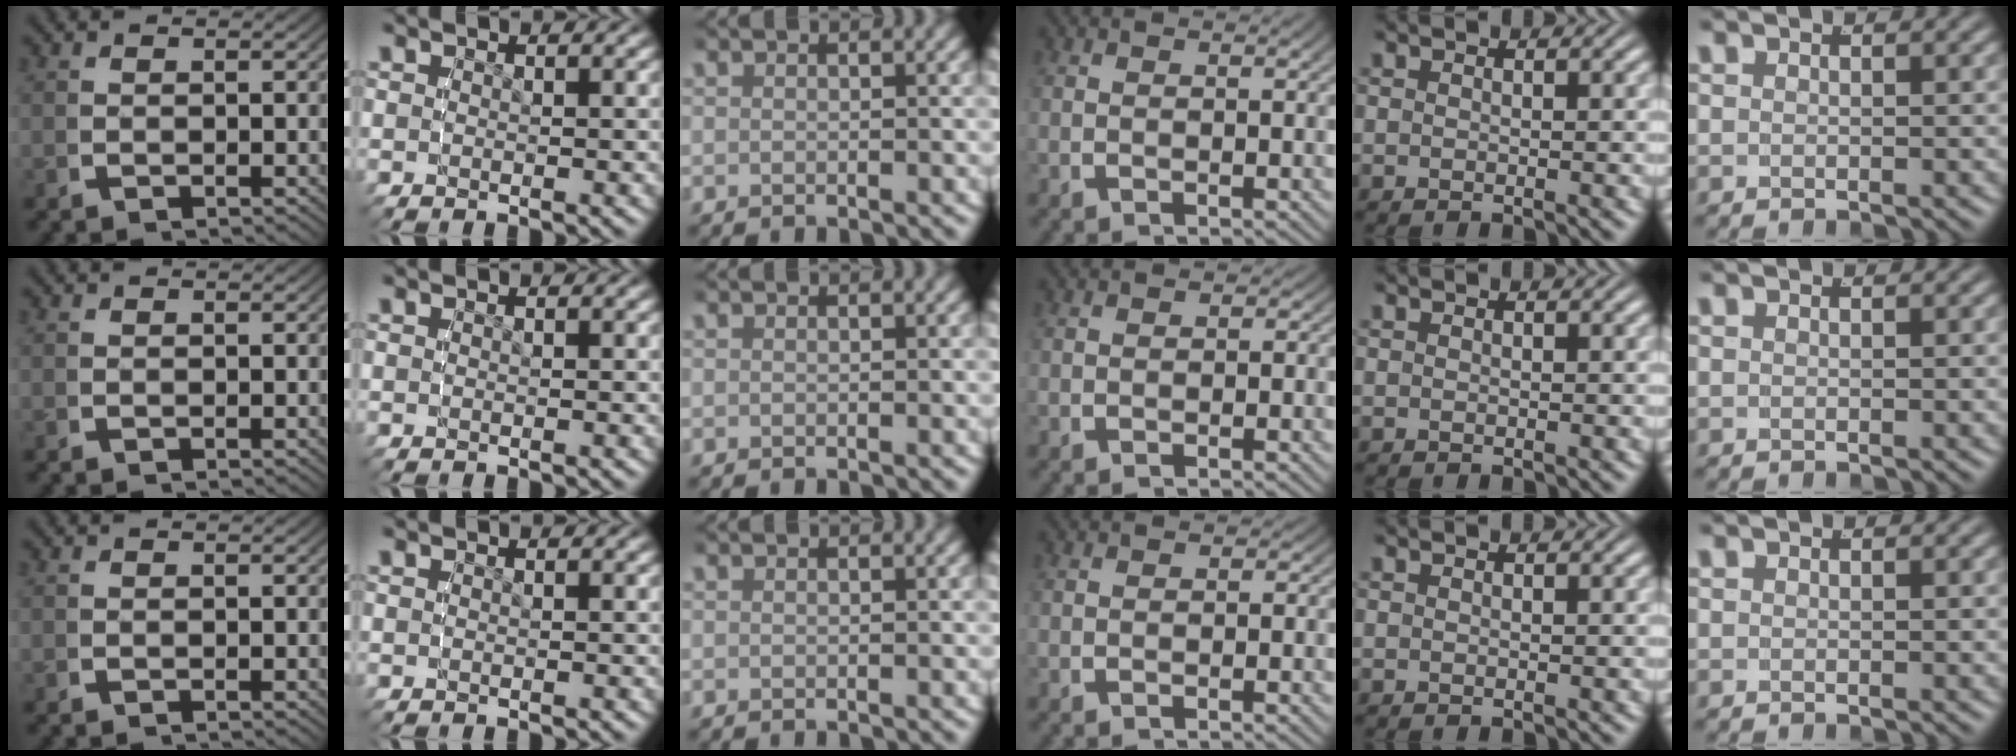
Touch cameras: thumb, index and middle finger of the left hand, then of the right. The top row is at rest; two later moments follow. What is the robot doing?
{"motion": "lift_and_place", "object": "tape"}